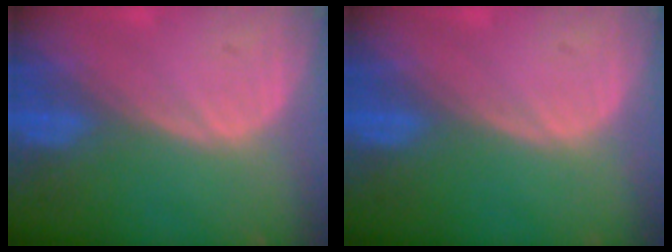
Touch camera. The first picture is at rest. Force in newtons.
{"total": 0.0}